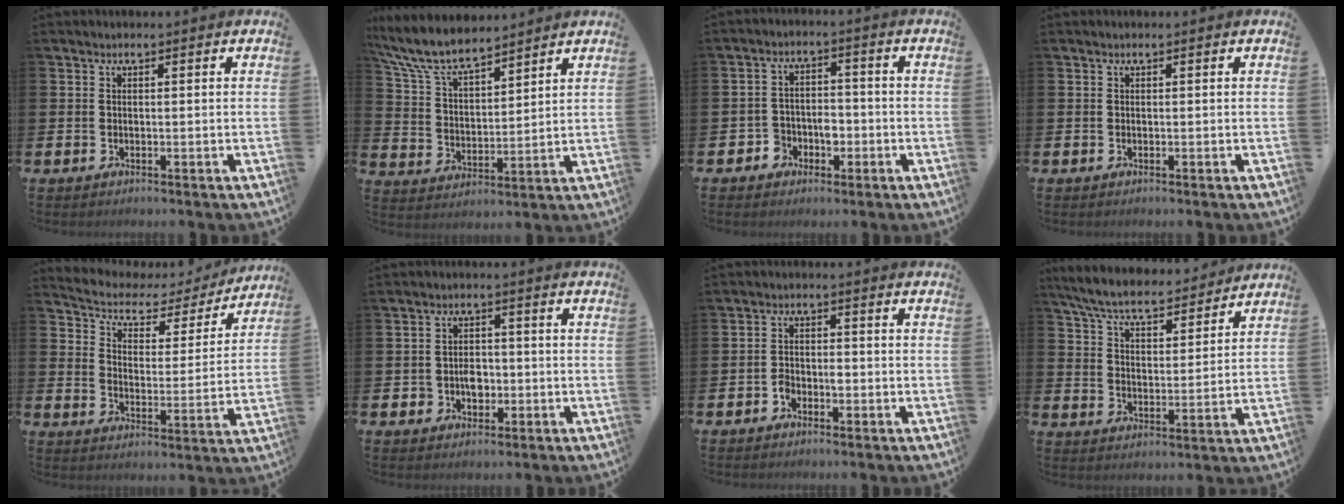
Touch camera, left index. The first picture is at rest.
{"total": 8.5, "force": [7.7, 1.8, 2.9], "torque": [-0.094, -0.038, 0.141]}
{"total": 3.5, "force": [-1.9, 2.8, 1.0], "torque": [-0.037, 0.009, -0.043]}
{"total": 0.0}
{"total": 4.7, "force": [4.1, 2.0, 1.0], "torque": [-0.053, -0.033, 0.062]}
{"total": 3.2, "force": [-0.9, 2.6, 1.7], "torque": [-0.028, 0.002, -0.022]}
{"total": 2.0, "force": [-1.0, 1.3, 1.1], "torque": [-0.021, 0.004, -0.022]}
{"total": 7.2, "force": [6.7, 1.2, 2.2], "torque": [-0.078, -0.042, 0.118]}